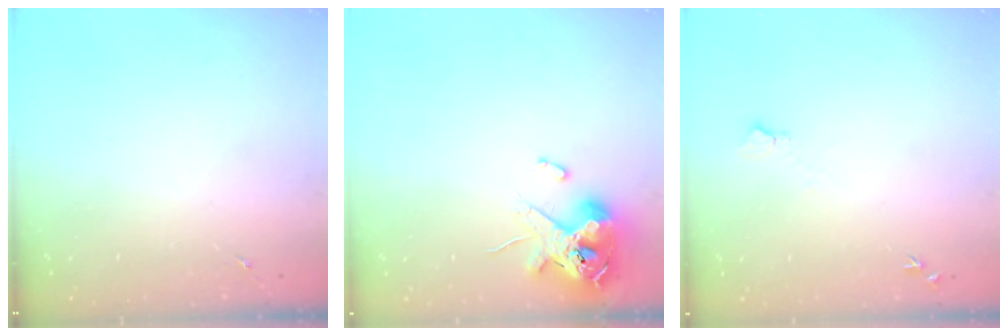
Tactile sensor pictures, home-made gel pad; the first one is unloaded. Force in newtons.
{"total": 12.2, "press": 12.1, "slide": 2.0}
{"total": 5.5, "press": 5.5, "slide": 0.7}